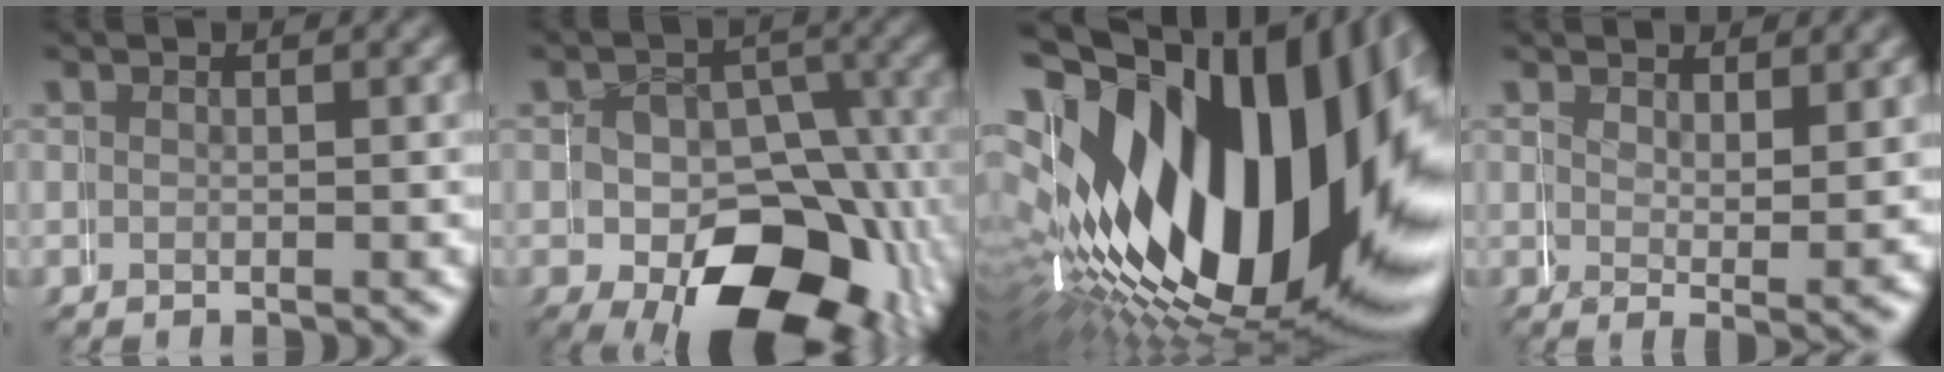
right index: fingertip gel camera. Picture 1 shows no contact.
{"total": 13.2, "force": [-5.3, 9.1, 7.9], "torque": [-0.122, -0.061, -0.056]}
{"total": 27.2, "force": [-0.7, 16.5, 21.6], "torque": [-0.327, 0.009, -0.011]}
{"total": 2.7, "force": [1.4, 0.8, 2.2], "torque": [-0.038, -0.020, 0.026]}